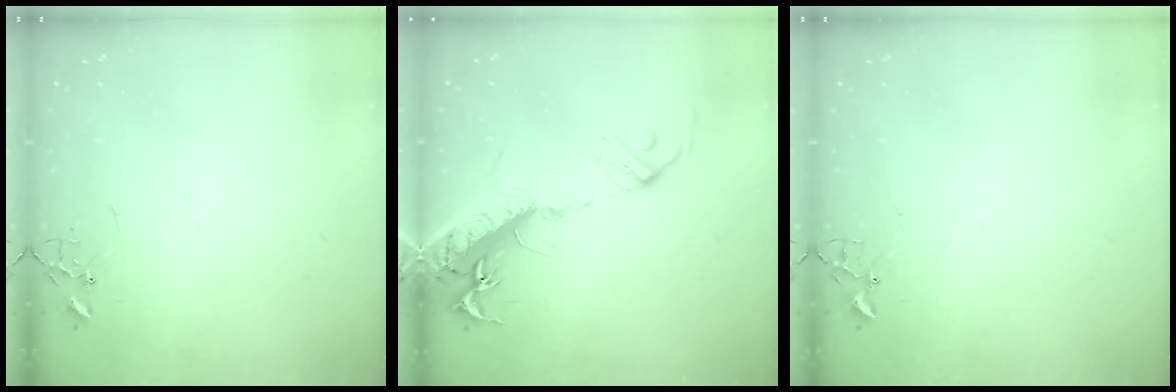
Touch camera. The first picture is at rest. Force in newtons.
{"total": 20.6, "press": 20.2, "slide": 4.3}
{"total": 1.8, "press": 1.8, "slide": 0.2}